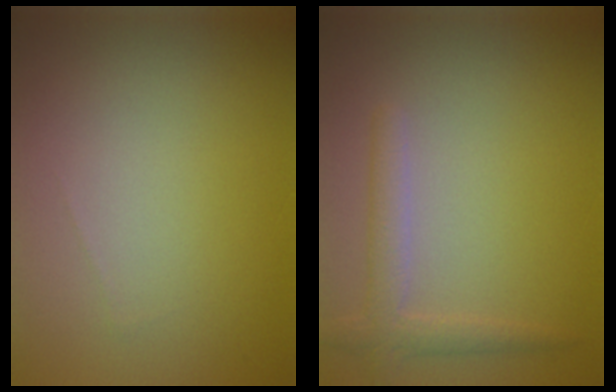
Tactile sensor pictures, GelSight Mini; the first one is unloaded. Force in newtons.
{"total": 2.3, "press": 2.3, "slide": 0.2}